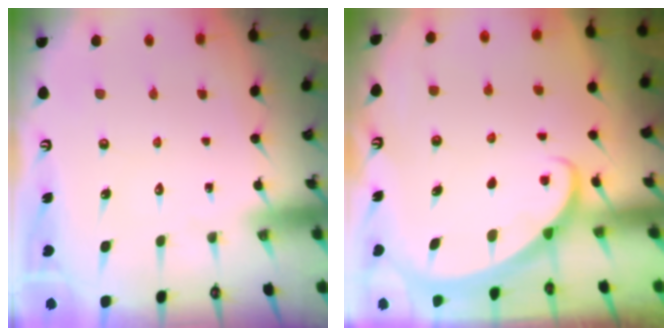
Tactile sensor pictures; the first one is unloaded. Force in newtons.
{"total": 1.2, "press": 1.2, "slide": 0.0}